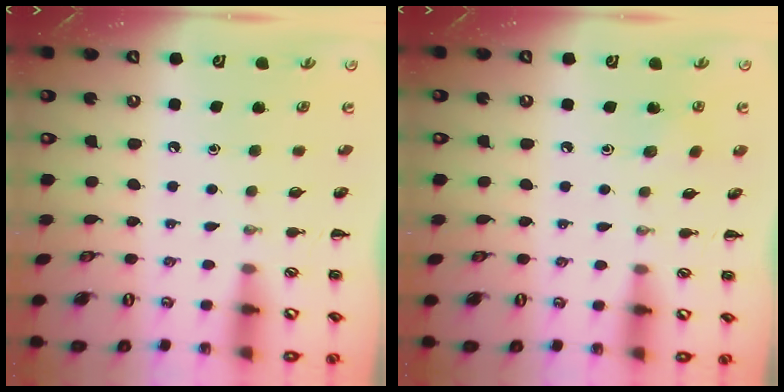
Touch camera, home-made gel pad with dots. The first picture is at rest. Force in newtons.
{"total": 6.1, "press": 5.9, "slide": 1.8}